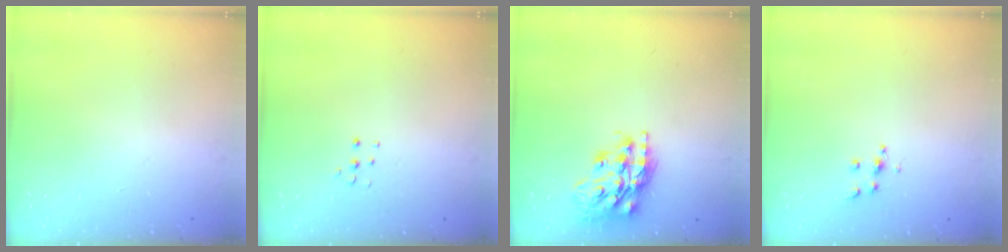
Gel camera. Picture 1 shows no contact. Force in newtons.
{"total": 4.0, "press": 4.0, "slide": 0.5}
{"total": 16.6, "press": 16.5, "slide": 1.1}
{"total": 5.9, "press": 5.9, "slide": 0.3}